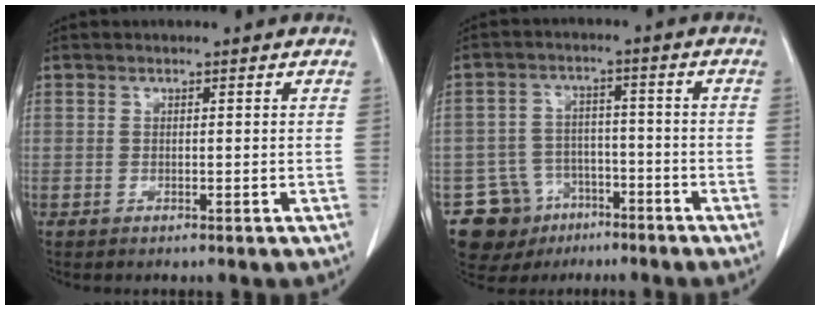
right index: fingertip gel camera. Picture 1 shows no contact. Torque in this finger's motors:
{"motor_torque": [-0.17, 0.05, -0.52, -0.17]}